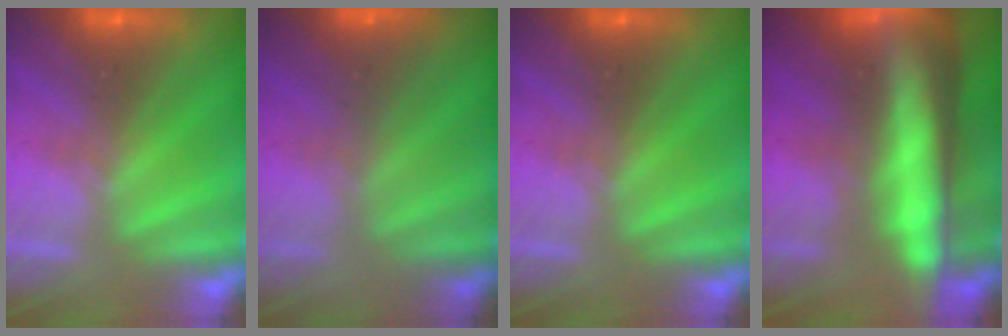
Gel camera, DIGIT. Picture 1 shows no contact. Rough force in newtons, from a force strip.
{"total": 2.4}
{"total": 0.0}
{"total": 9.6}